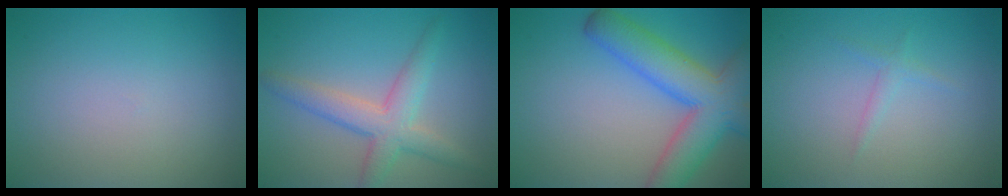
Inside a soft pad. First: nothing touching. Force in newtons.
{"total": 4.2, "press": 4.2, "slide": 0.1}
{"total": 8.2, "press": 8.1, "slide": 0.5}
{"total": 0.9, "press": 0.9, "slide": 0.1}